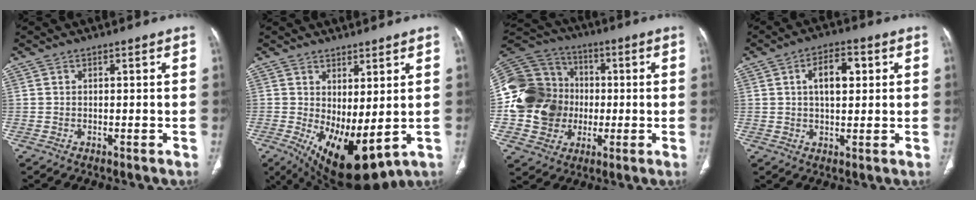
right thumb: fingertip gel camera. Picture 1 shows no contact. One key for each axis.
{"total": 12.7, "fx": -0.8, "fy": 5.4, "fz": 11.5, "tx": -0.188, "ty": -0.020, "tz": 0.013}
{"total": 22.8, "fx": -1.5, "fy": 19.6, "fz": 11.4, "tx": -0.229, "ty": 0.040, "tz": -0.020}
{"total": 7.6, "fx": 1.9, "fy": 4.0, "fz": 6.2, "tx": -0.090, "ty": 0.008, "tz": 0.030}